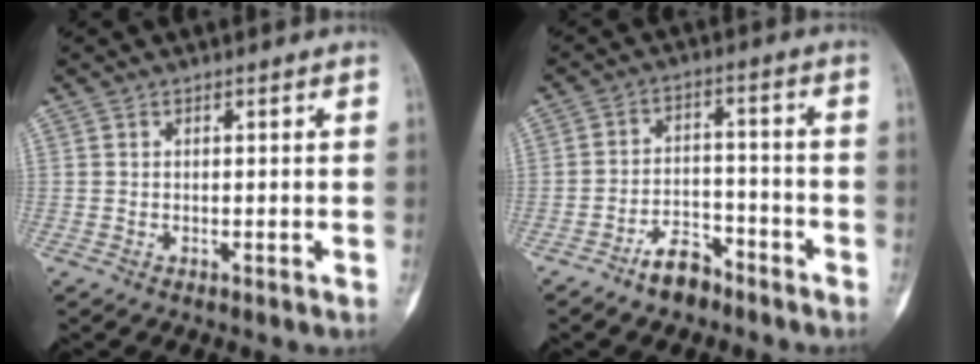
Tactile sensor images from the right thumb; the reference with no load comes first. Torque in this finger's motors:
{"motor_torque": [0.95, 0.01, 0.52, -0.70, 0.18]}